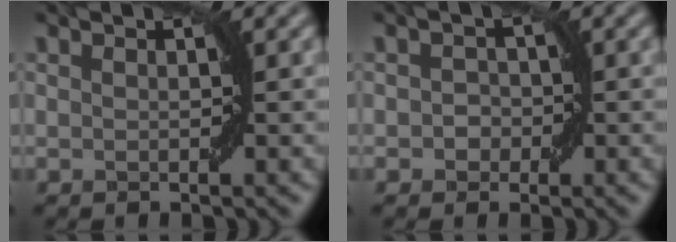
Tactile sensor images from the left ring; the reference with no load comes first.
{"total": 1.2, "force": [-0.4, 1.1, 0.3], "torque": [0.007, 0.001, -0.013]}